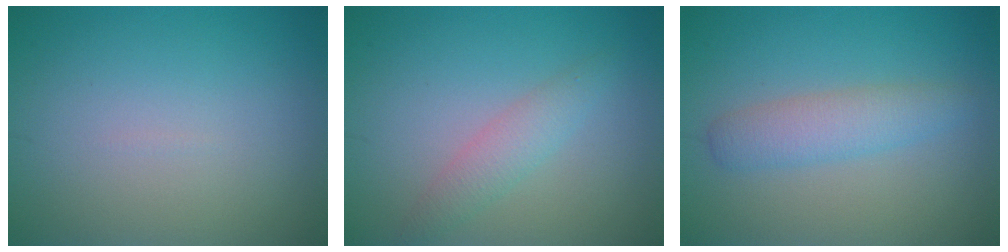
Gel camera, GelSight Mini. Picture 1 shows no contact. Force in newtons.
{"total": 2.1, "press": 2.1, "slide": 0.1}
{"total": 3.0, "press": 3.0, "slide": 0.1}